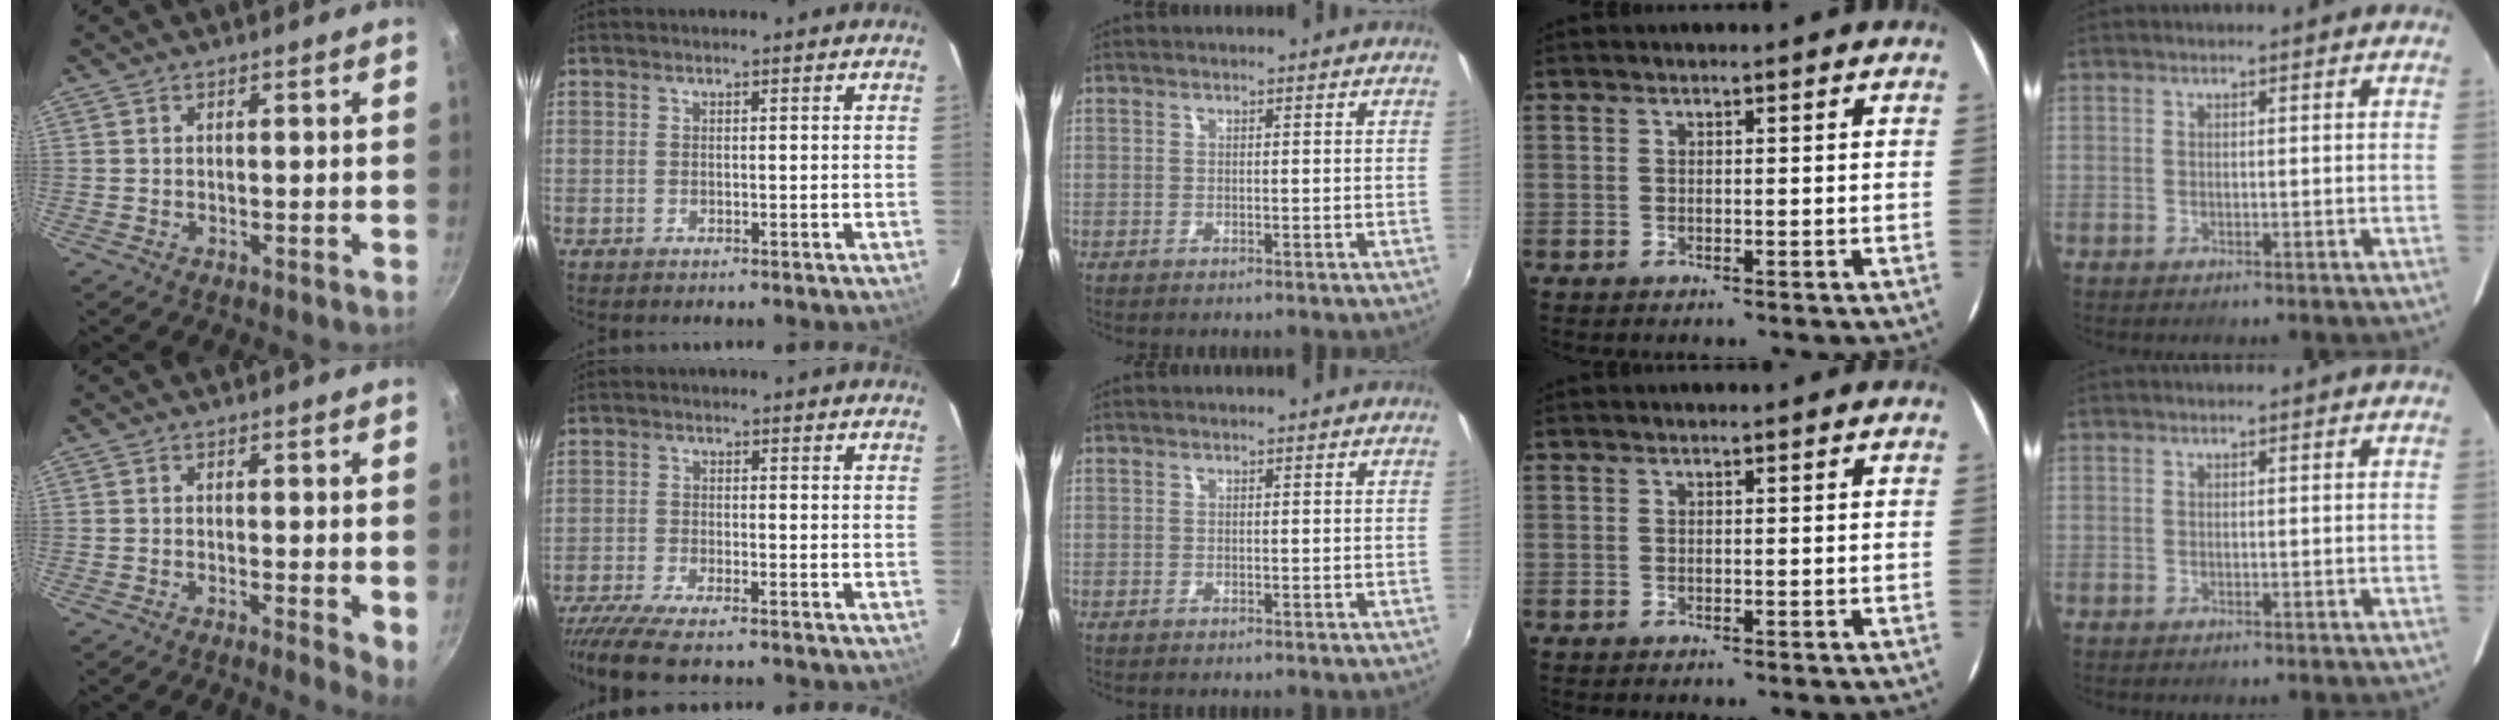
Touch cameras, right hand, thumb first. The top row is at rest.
{"thumb": {"total": 3.5, "force": [-0.1, 1.1, 3.3], "torque": [-0.041, -0.010, -0.005]}, "index": {"total": 8.5, "force": [-7.2, 0.9, 4.3], "torque": [-0.109, -0.035, -0.132]}}